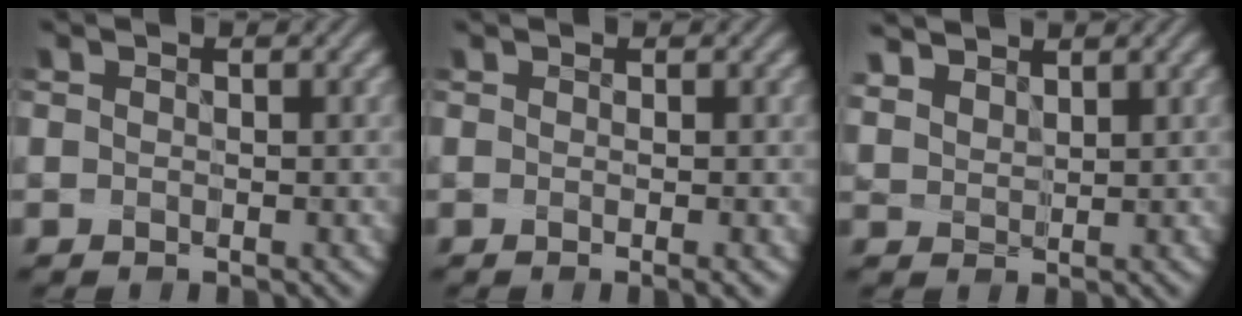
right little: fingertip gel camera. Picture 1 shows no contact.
{"total": 1.3, "force": [-0.3, 0.2, 1.3], "torque": [-0.015, -0.003, 0.000]}
{"total": 3.9, "force": [2.8, 2.3, 1.4], "torque": [-0.057, 0.021, 0.051]}